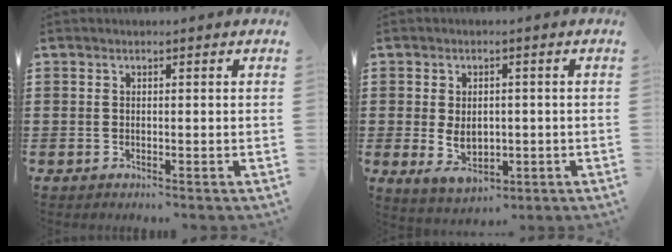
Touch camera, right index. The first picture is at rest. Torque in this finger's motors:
{"motor_torque": [1.32, 0.82, 0.36, 0.11]}